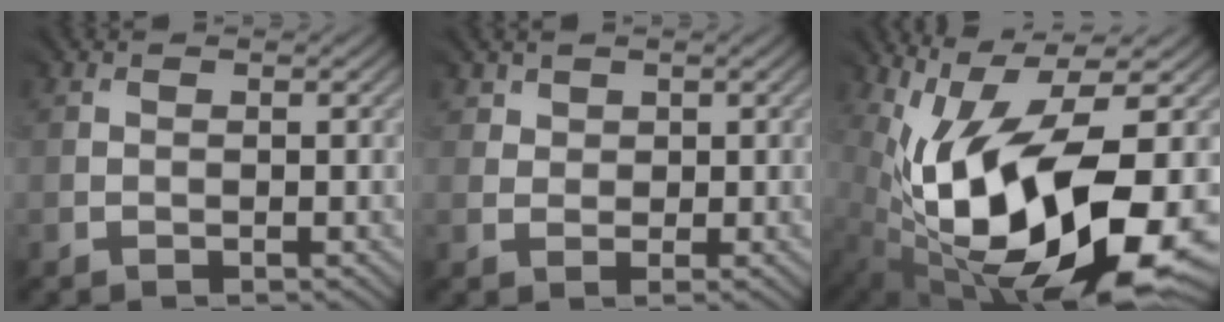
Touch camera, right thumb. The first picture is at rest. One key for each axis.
{"total": 1.9, "fx": 1.4, "fy": 1.3, "fz": -0.1, "tx": 0.006, "ty": -0.001, "tz": 0.030}
{"total": 18.0, "fx": -3.1, "fy": 7.8, "fz": 16.0, "tx": -0.289, "ty": -0.021, "tz": -0.040}